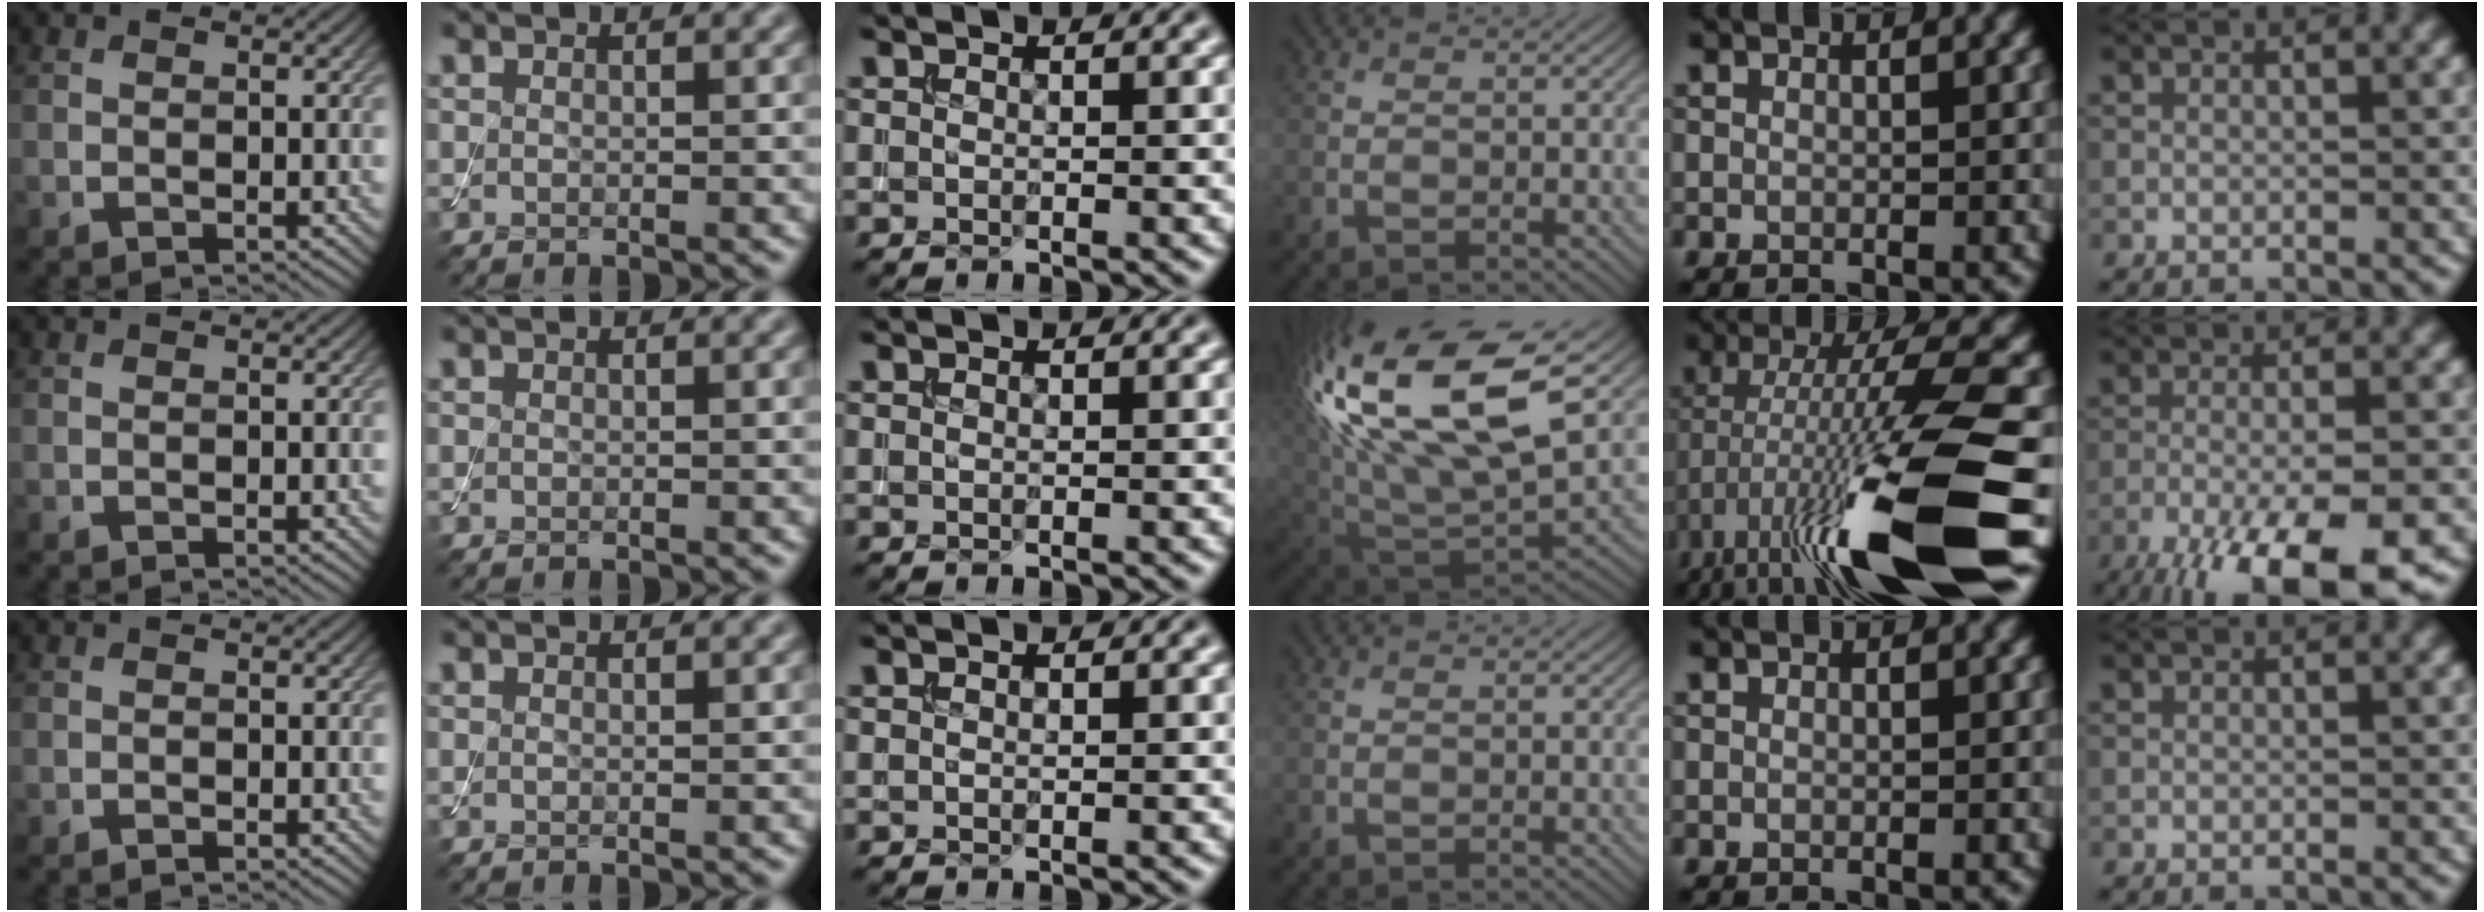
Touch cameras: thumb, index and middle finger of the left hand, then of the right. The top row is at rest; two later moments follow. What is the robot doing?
{"motion": "assemble", "object": "toy tower of hanoi"}